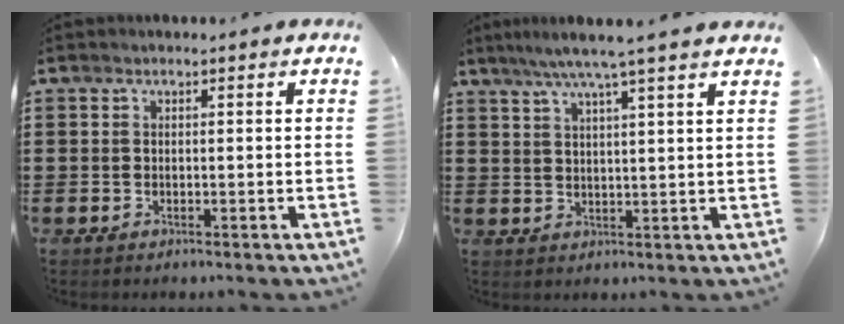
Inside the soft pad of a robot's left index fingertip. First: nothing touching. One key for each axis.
{"total": 5.3, "fx": 4.2, "fy": -0.9, "fz": 3.0, "tx": -0.070, "ty": -0.012, "tz": 0.072}